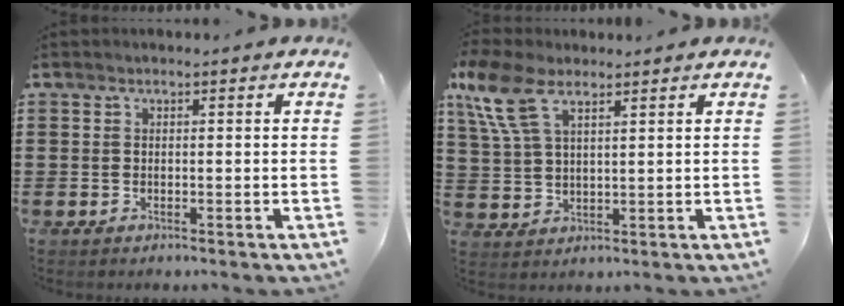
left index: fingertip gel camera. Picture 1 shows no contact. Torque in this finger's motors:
{"motor_torque": [1.06, -1.08, 0.62, 0.21]}